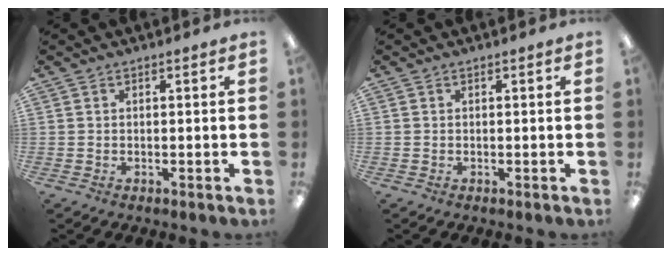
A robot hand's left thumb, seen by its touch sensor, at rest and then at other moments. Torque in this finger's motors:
{"motor_torque": [0.00, 0.00, 0.00, 0.00, 0.00]}